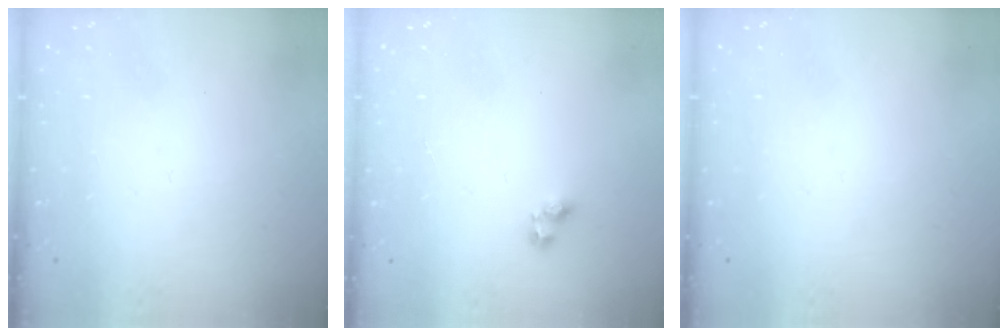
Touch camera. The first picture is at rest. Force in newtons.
{"total": 3.1, "press": 3.1, "slide": 0.5}
{"total": 0.0}